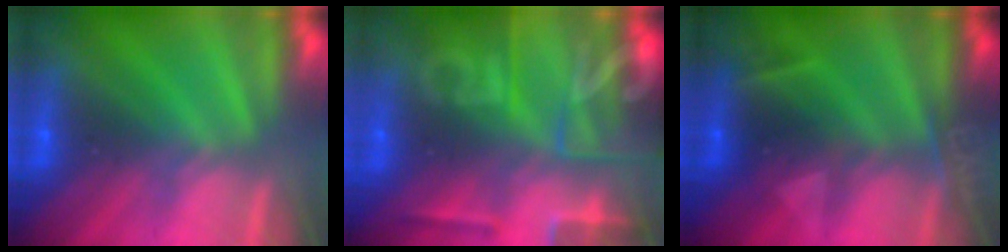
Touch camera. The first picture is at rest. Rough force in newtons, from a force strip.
{"total": 9.0}
{"total": 2.5}